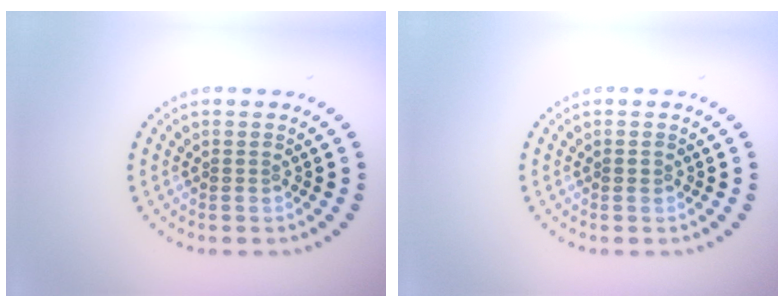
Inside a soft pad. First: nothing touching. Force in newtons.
{"total": 0.5, "press": 0.5, "slide": 0.1}